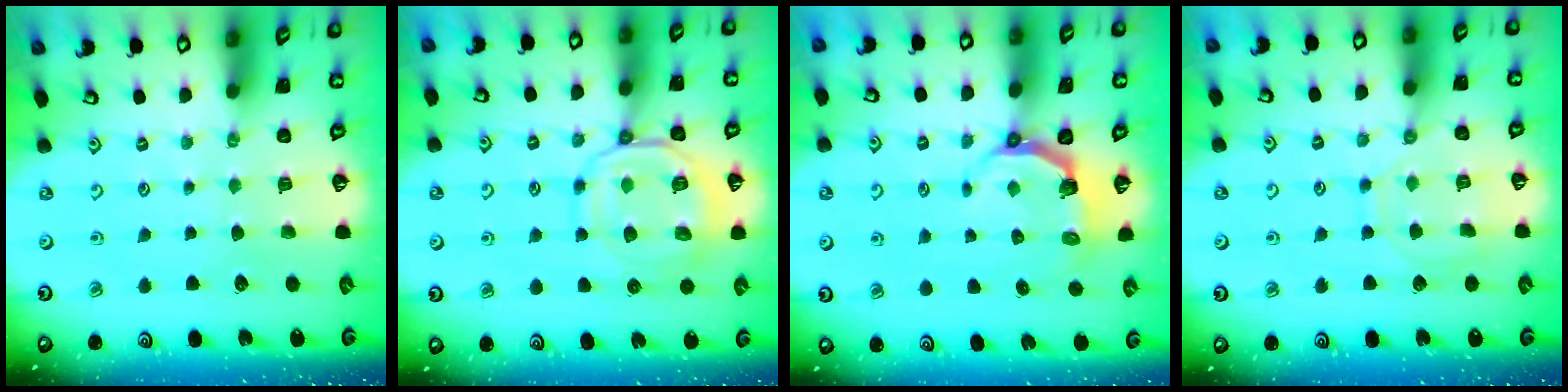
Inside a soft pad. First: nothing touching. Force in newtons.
{"total": 11.7, "press": 11.6, "slide": 1.2}
{"total": 4.8, "press": 3.3, "slide": 3.4}
{"total": 9.2, "press": 9.2, "slide": 0.8}